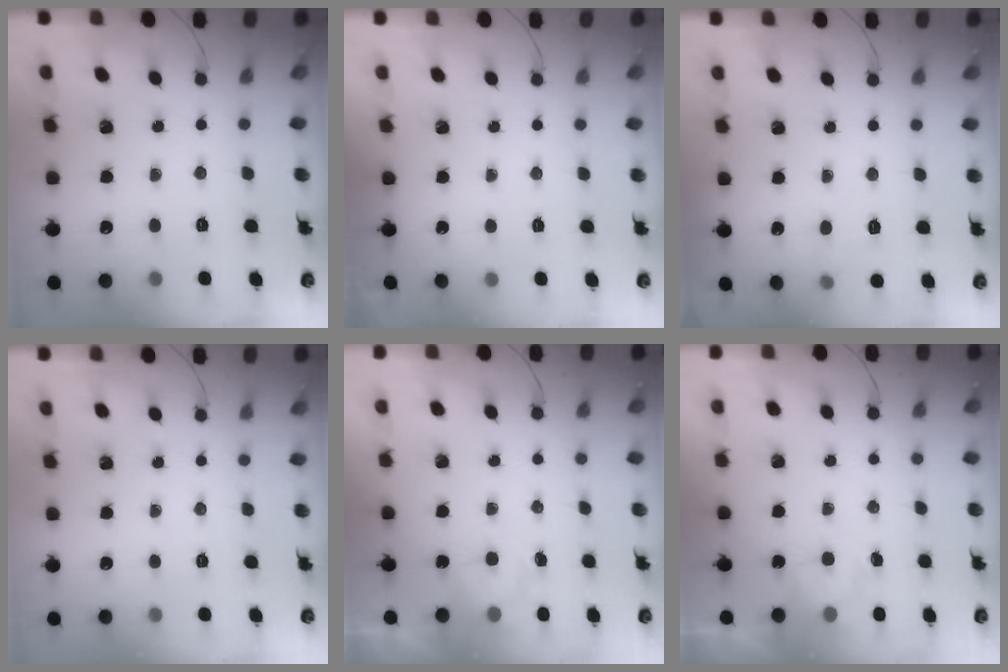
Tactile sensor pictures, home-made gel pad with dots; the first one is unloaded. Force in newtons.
{"total": 1.8, "press": 1.7, "slide": 0.3}
{"total": 5.3, "press": 5.2, "slide": 1.3}
{"total": 0.0}
{"total": 2.4, "press": 1.9, "slide": 1.4}
{"total": 2.4, "press": 1.9, "slide": 1.4}